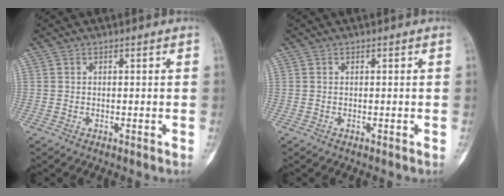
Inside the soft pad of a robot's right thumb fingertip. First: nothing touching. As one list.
[{"total": 0.0}]